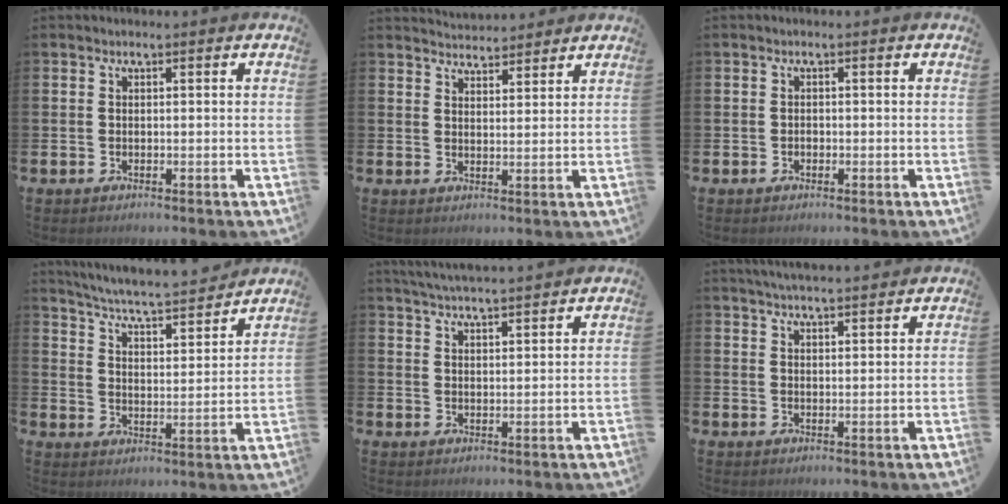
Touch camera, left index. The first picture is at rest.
{"total": 3.7, "force": [3.7, 0.5, -0.2], "torque": [-0.004, -0.019, 0.068]}
{"total": 0.6, "force": [-0.3, 0.5, 0.2], "torque": [-0.008, 0.004, -0.006]}
{"total": 5.7, "force": [5.6, -0.1, 1.4], "torque": [-0.055, -0.046, 0.092]}
{"total": 4.3, "force": [4.3, -0.2, 0.6], "torque": [-0.029, -0.015, 0.078]}
{"total": 3.8, "force": [3.8, 0.0, 0.7], "torque": [-0.021, -0.013, 0.069]}